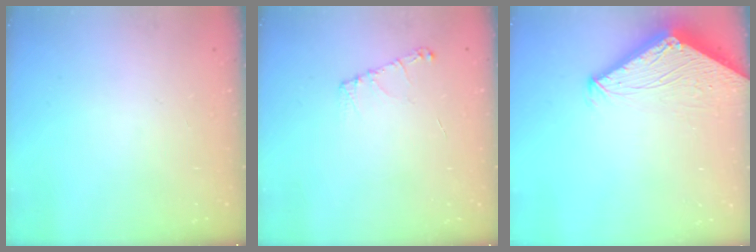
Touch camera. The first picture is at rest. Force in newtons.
{"total": 5.4, "press": 5.3, "slide": 0.7}
{"total": 4.7, "press": 4.7, "slide": 0.1}